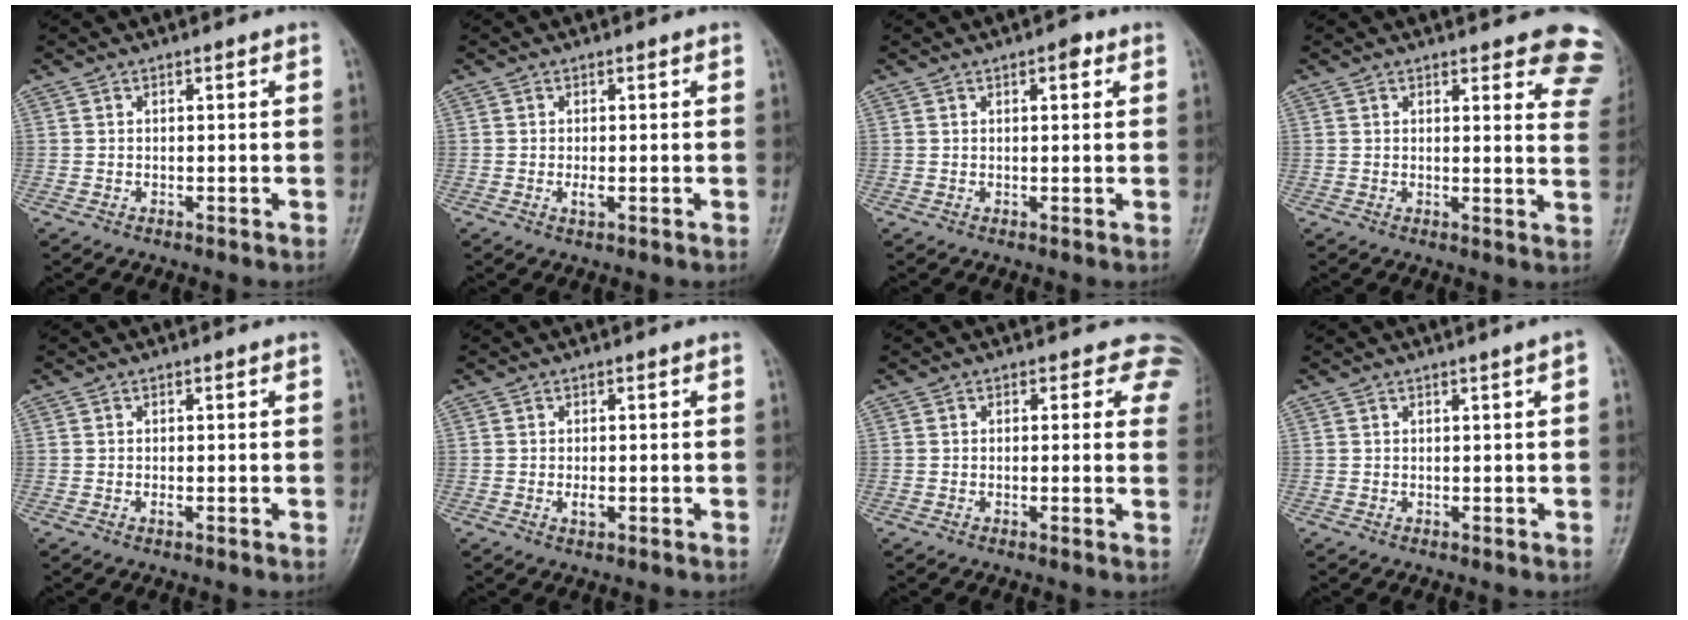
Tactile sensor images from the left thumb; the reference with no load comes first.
{"total": 1.5, "force": [-0.1, 0.4, 1.4], "torque": [-0.026, 0.000, 0.000]}
{"total": 2.3, "force": [1.2, 0.9, 1.8], "torque": [-0.021, -0.001, 0.013]}
{"total": 10.6, "force": [8.4, 3.2, 5.7], "torque": [-0.023, -0.039, 0.070]}
{"total": 0.7, "force": [0.0, 0.1, 0.7], "torque": [-0.014, 0.003, 0.002]}
{"total": 1.6, "force": [-0.2, 0.6, 1.4], "torque": [-0.024, -0.003, -0.001]}
{"total": 4.9, "force": [3.4, 3.1, 1.5], "torque": [0.023, -0.008, 0.010]}
{"total": 1.5, "force": [0.5, -0.1, 1.4], "torque": [-0.021, 0.003, 0.007]}